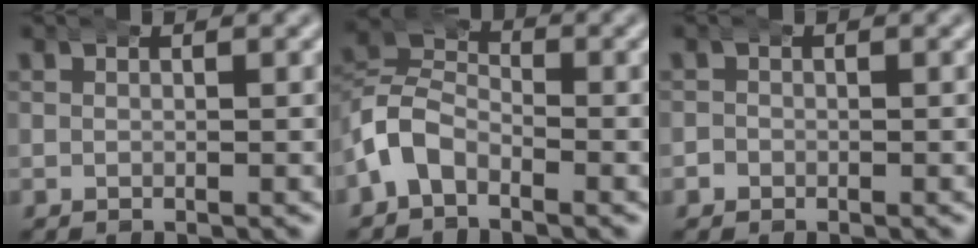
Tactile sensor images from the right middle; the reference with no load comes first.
{"total": 4.6, "force": [-1.8, 3.8, 1.8], "torque": [-0.035, -0.003, -0.042]}
{"total": 1.3, "force": [-0.6, 1.1, -0.1], "torque": [0.000, -0.002, -0.017]}